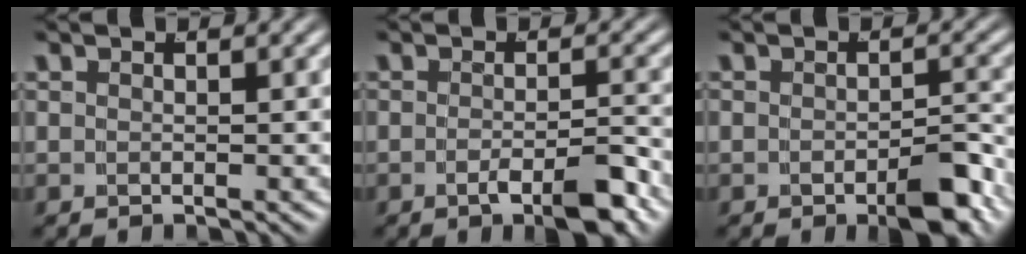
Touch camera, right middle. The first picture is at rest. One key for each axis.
{"total": 3.9, "fx": -2.5, "fy": 0.6, "fz": 2.9, "tx": -0.039, "ty": -0.002, "tz": -0.043}
{"total": 3.6, "fx": -2.0, "fy": 1.1, "fz": 2.8, "tx": -0.035, "ty": -0.002, "tz": -0.034}